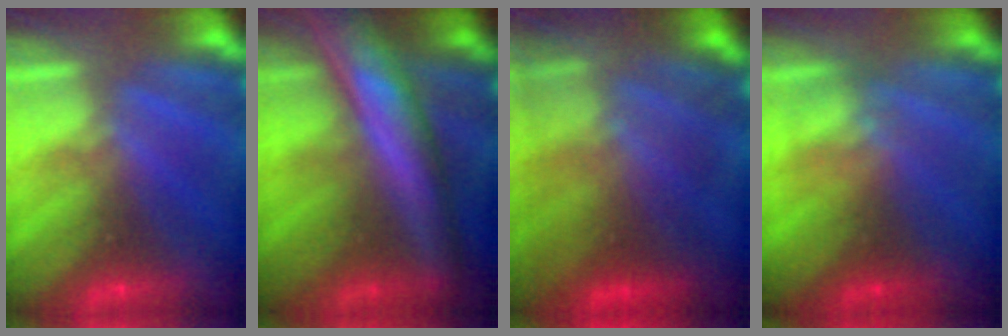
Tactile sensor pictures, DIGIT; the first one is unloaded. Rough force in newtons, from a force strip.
{"total": 9.3}
{"total": 7.1}
{"total": 2.4}